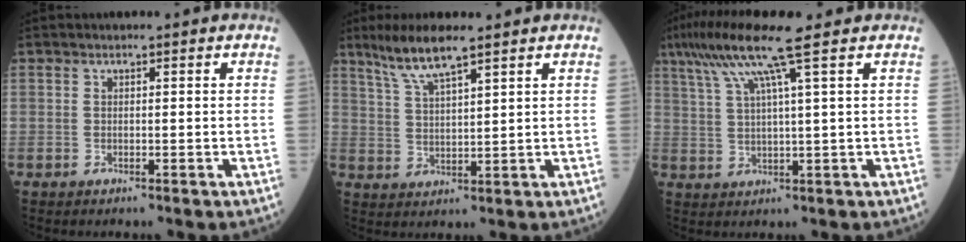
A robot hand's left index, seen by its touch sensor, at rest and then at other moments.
{"total": 6.5, "force": [4.9, 0.2, 4.2], "torque": [-0.091, 0.006, 0.098]}
{"total": 8.9, "force": [5.6, -1.3, 6.8], "torque": [-0.130, 0.028, 0.102]}